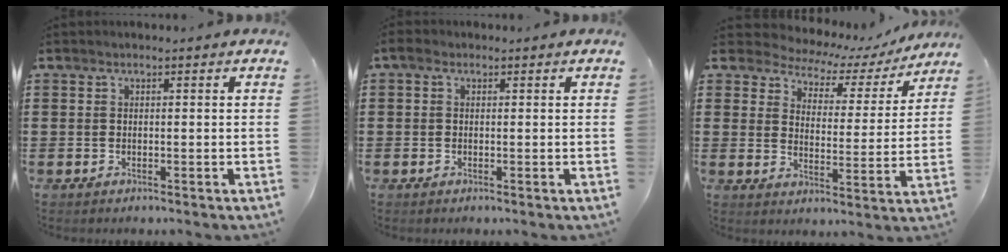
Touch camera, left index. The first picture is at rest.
{"total": 1.2, "force": [-0.2, 0.9, 0.8], "torque": [-0.017, 0.005, -0.006]}
{"total": 3.9, "force": [3.5, 1.6, 0.7], "torque": [-0.040, -0.025, 0.053]}